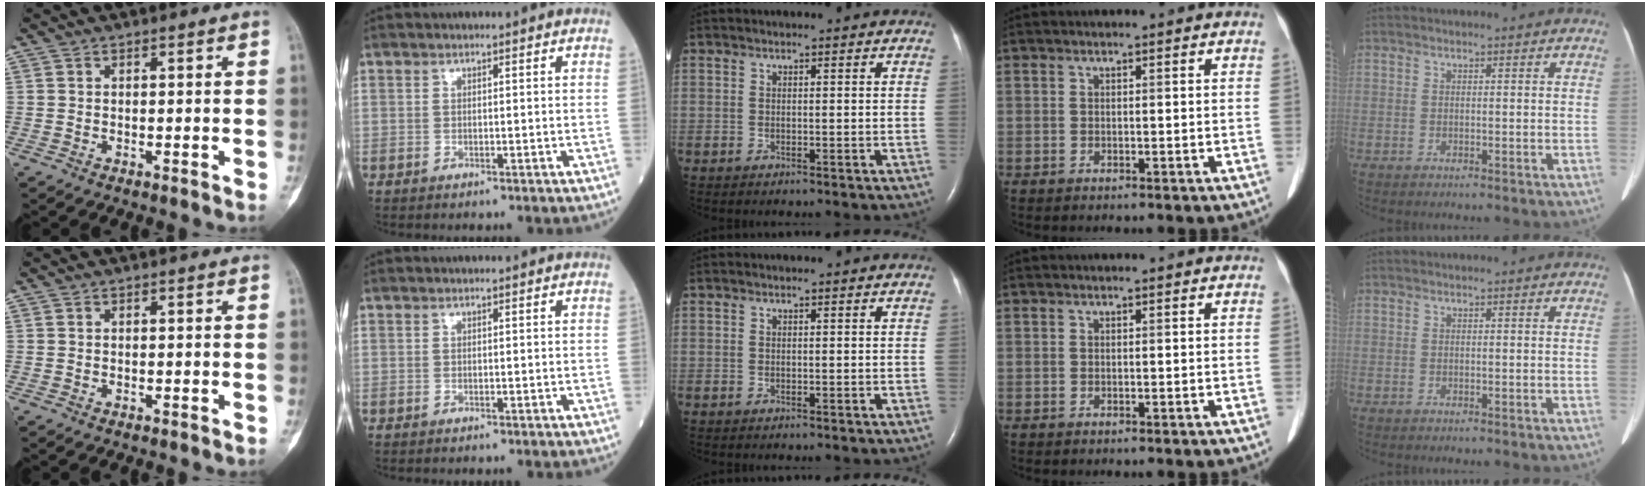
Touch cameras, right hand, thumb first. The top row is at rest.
{}